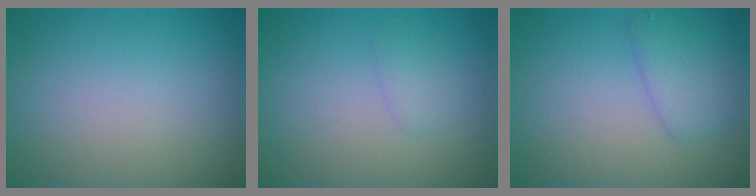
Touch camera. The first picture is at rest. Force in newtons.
{"total": 1.0, "press": 1.0, "slide": 0.1}
{"total": 2.5, "press": 2.5, "slide": 0.2}